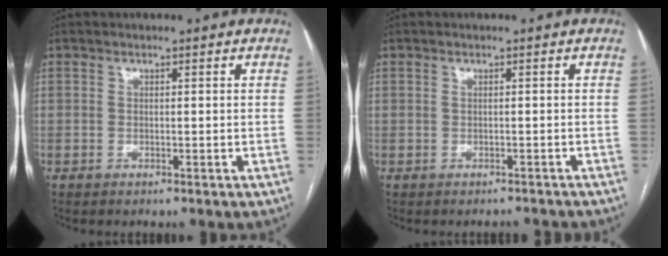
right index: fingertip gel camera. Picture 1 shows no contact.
{"total": 1.2, "force": [-1.1, 0.4, 0.3], "torque": [-0.003, -0.001, -0.009]}